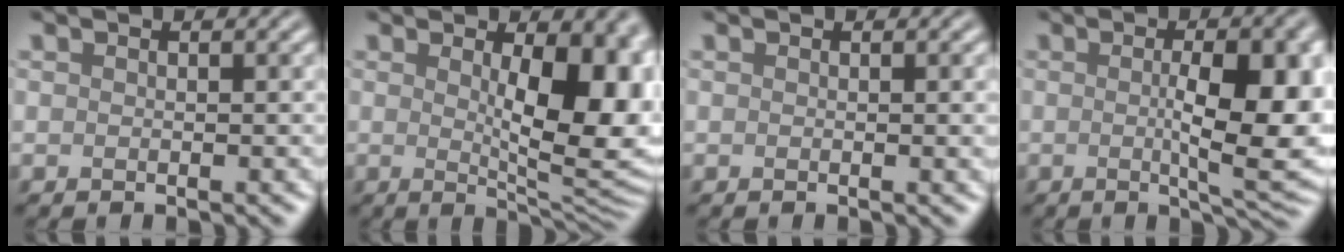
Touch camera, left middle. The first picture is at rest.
{"total": 9.6, "force": [1.2, 3.4, 8.9], "torque": [-0.109, -0.006, 0.025]}
{"total": 0.9, "force": [0.0, 0.2, 0.9], "torque": [-0.008, 0.001, -0.001]}
{"total": 9.1, "force": [0.0, 2.4, 8.8], "torque": [-0.119, -0.007, 0.005]}